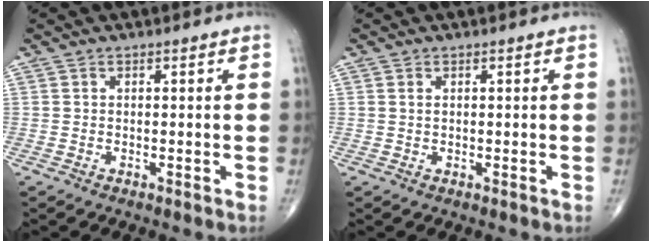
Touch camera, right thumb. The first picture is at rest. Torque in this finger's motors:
{"motor_torque": [-0.62, -0.09, 0.14, 0.25, -0.01]}